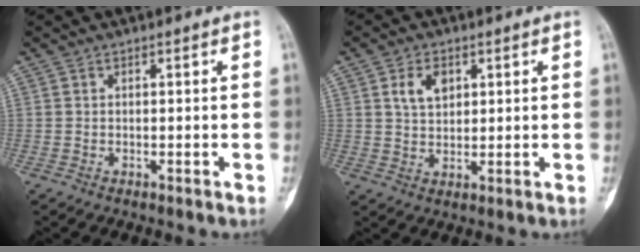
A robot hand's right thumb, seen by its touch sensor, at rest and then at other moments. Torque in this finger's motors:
{"motor_torque": [0.78, 0.90, 0.22, -0.17, 0.16]}